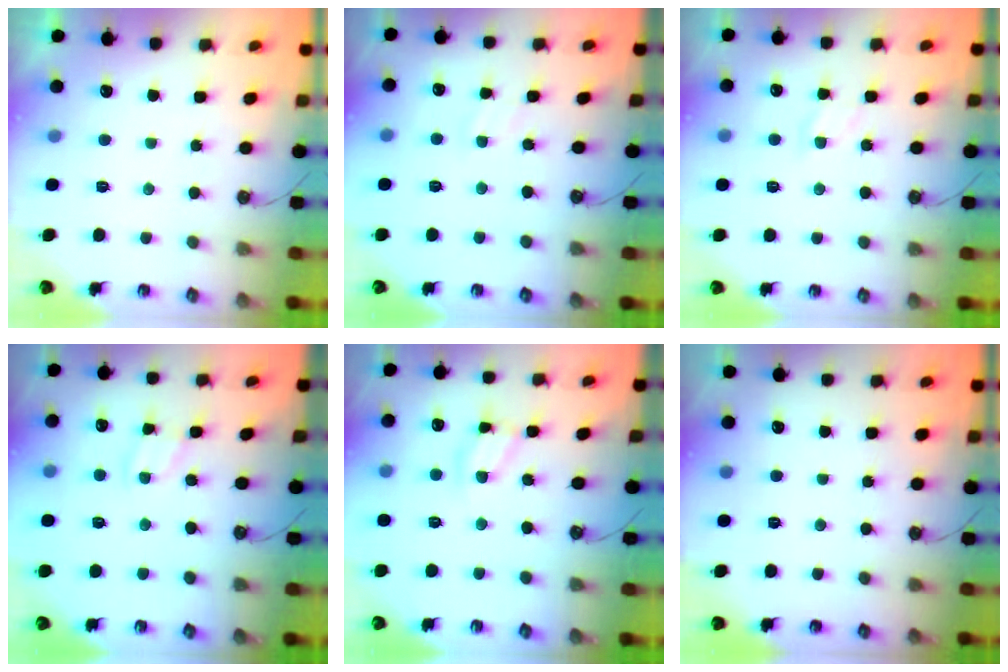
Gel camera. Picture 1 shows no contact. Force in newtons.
{"total": 1.3, "press": 1.3, "slide": 0.3}
{"total": 6.9, "press": 6.8, "slide": 0.7}
{"total": 2.7, "press": 2.7, "slide": 0.4}
{"total": 10.8, "press": 10.8, "slide": 0.7}
{"total": 0.0}